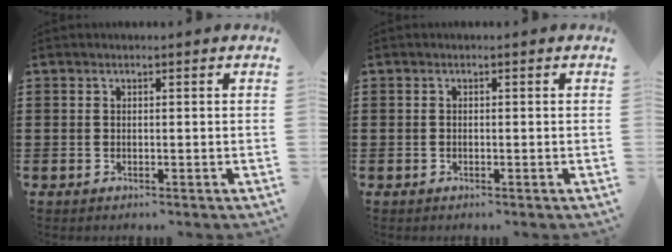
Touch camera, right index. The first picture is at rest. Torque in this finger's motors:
{"motor_torque": [-0.19, 0.10, -0.02, -0.01]}